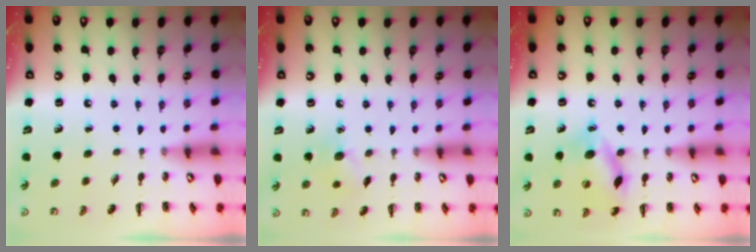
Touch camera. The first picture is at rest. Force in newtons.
{"total": 8.2, "press": 8.0, "slide": 1.9}
{"total": 13.3, "press": 13.1, "slide": 2.3}